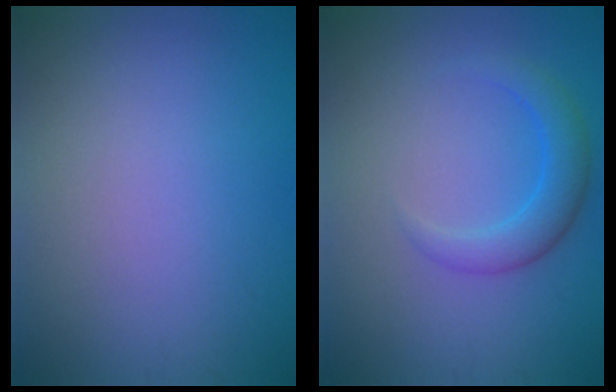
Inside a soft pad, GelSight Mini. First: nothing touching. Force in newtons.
{"total": 3.0, "press": 3.0, "slide": 0.1}